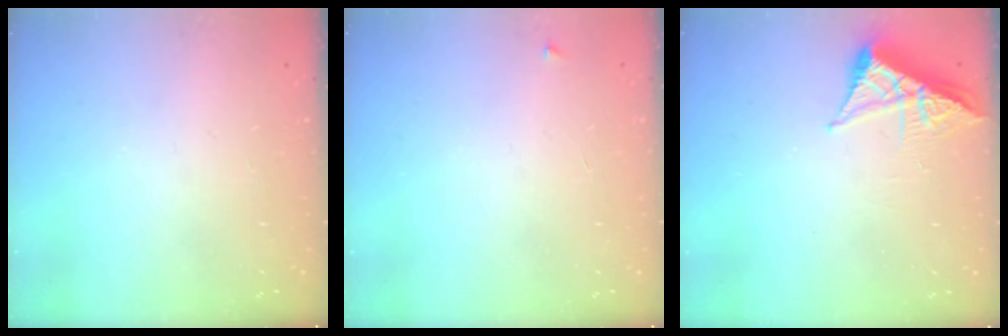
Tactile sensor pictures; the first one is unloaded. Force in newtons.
{"total": 2.5, "press": 2.4, "slide": 0.4}
{"total": 6.0, "press": 5.9, "slide": 0.8}